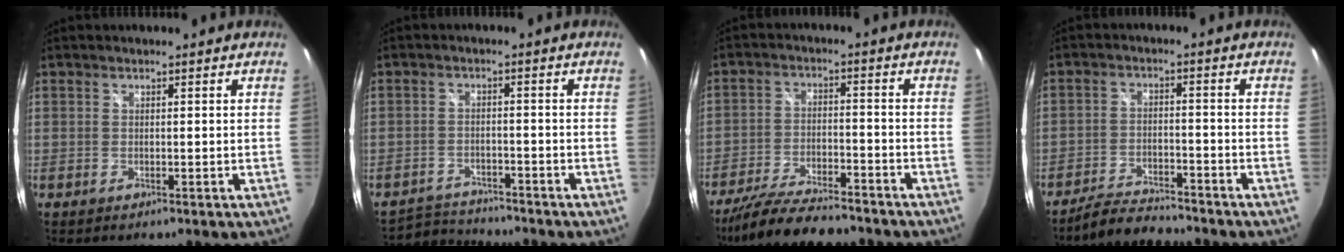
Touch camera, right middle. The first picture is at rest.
{"total": 5.7, "force": [-5.7, 0.9, 0.0], "torque": [-0.021, 0.005, -0.100]}
{"total": 14.7, "force": [-12.5, 3.3, 6.9], "torque": [-0.149, -0.022, -0.209]}
{"total": 7.3, "force": [-6.8, 1.3, 2.2], "torque": [-0.066, 0.001, -0.115]}